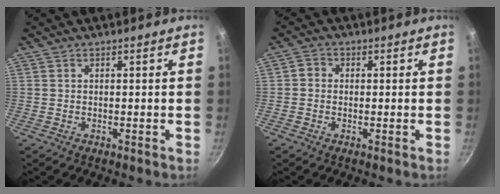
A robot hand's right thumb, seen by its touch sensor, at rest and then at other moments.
{"total": 2.1, "force": [-0.2, 1.9, 0.9], "torque": [-0.011, 0.006, -0.011]}